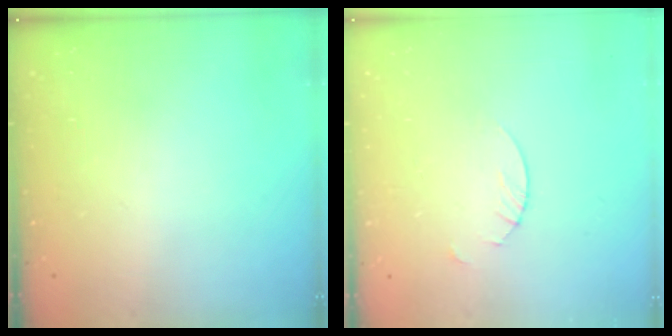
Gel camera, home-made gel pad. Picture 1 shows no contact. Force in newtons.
{"total": 1.8, "press": 1.8, "slide": 0.2}